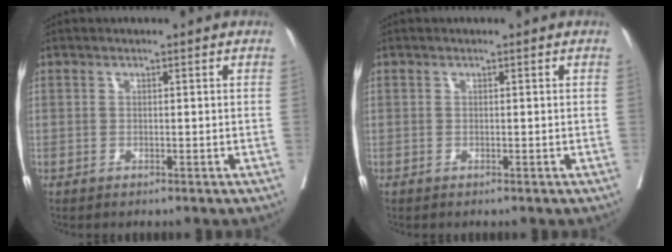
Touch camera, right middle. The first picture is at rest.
{"total": 0.0}